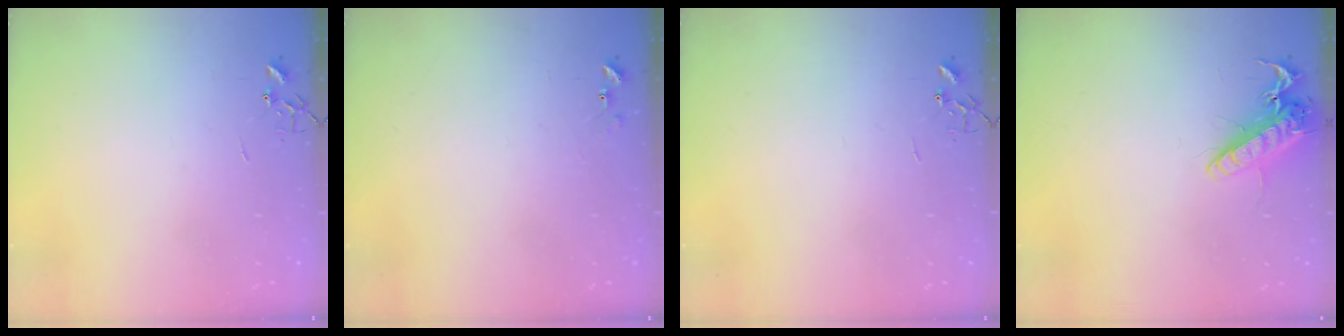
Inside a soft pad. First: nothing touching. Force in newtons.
{"total": 6.0, "press": 5.9, "slide": 0.6}
{"total": 0.0}
{"total": 13.8, "press": 13.7, "slide": 1.9}